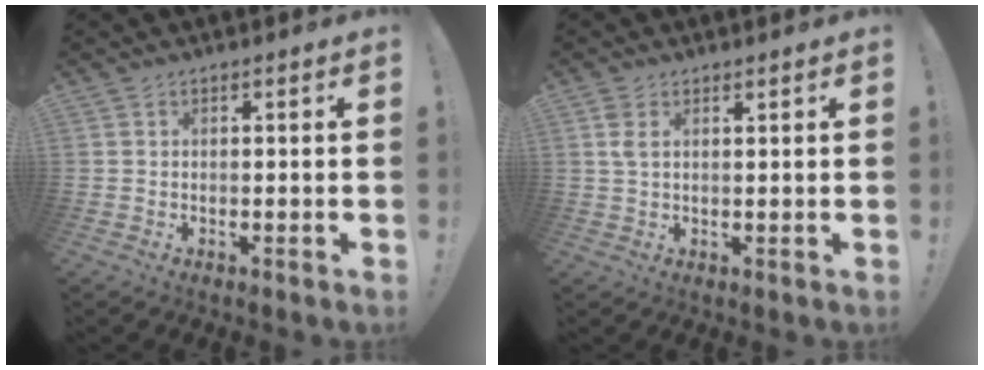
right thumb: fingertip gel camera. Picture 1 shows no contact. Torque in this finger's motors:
{"motor_torque": [0.00, 0.00, 0.16, -0.09, 0.00]}